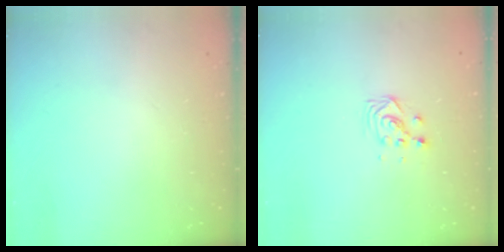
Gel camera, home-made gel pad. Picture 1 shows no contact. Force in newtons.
{"total": 3.3, "press": 3.3, "slide": 0.2}